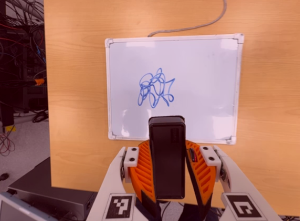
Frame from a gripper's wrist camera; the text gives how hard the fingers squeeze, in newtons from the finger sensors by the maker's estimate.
{"total": 8.6, "left": 7.7, "right": 9.5}